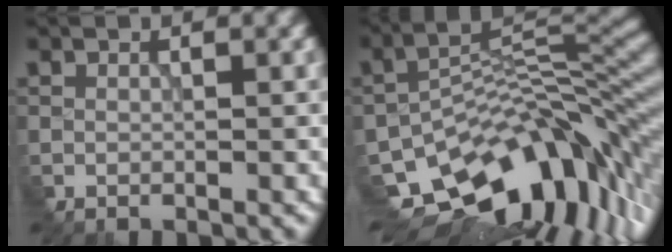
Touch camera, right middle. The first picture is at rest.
{"total": 12.4, "force": [-7.3, 6.4, 7.7], "torque": [-0.127, 0.000, -0.121]}